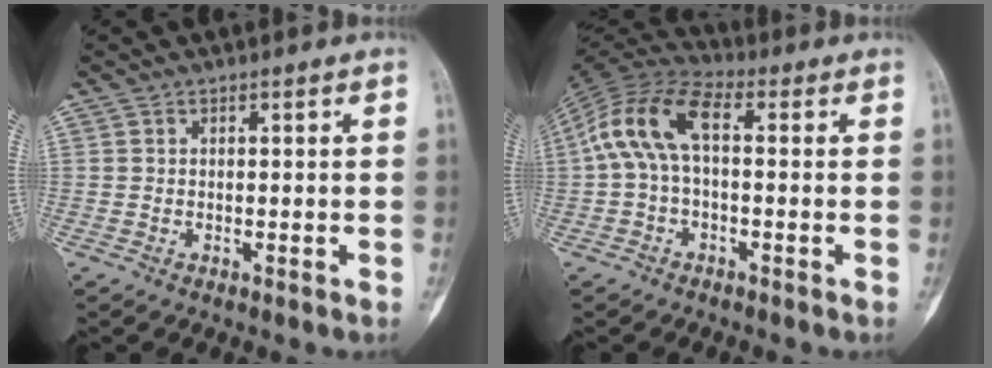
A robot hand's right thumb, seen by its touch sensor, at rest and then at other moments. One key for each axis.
{"total": 11.7, "fx": 0.7, "fy": 6.1, "fz": 10.0, "tx": -0.203, "ty": 0.039, "tz": 0.000}